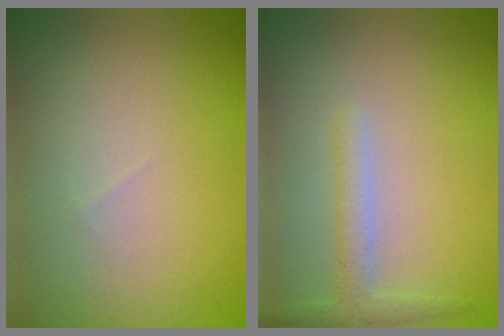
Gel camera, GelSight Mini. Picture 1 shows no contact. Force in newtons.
{"total": 1.9, "press": 1.9, "slide": 0.1}